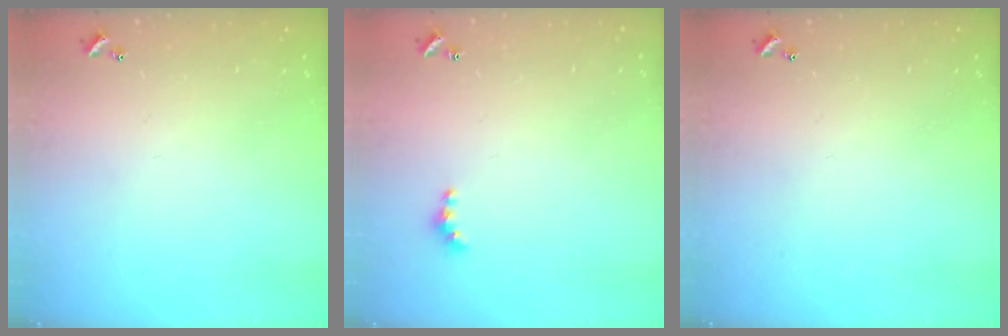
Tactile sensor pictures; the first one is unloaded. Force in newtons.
{"total": 2.8, "press": 2.8, "slide": 0.5}
{"total": 0.0}